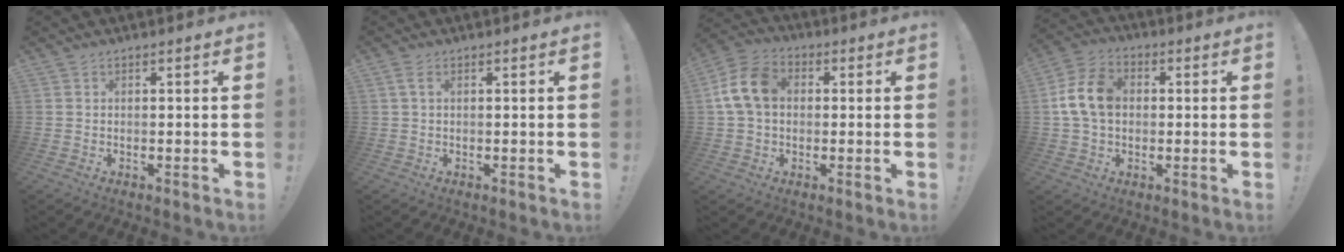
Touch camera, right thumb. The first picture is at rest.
{"total": 2.0, "force": [0.7, 0.7, 1.7], "torque": [-0.038, 0.005, 0.014]}
{"total": 12.3, "force": [1.8, 8.9, 8.2], "torque": [-0.156, 0.012, 0.038]}
{"total": 12.3, "force": [1.3, 8.8, 8.5], "torque": [-0.148, 0.011, 0.027]}